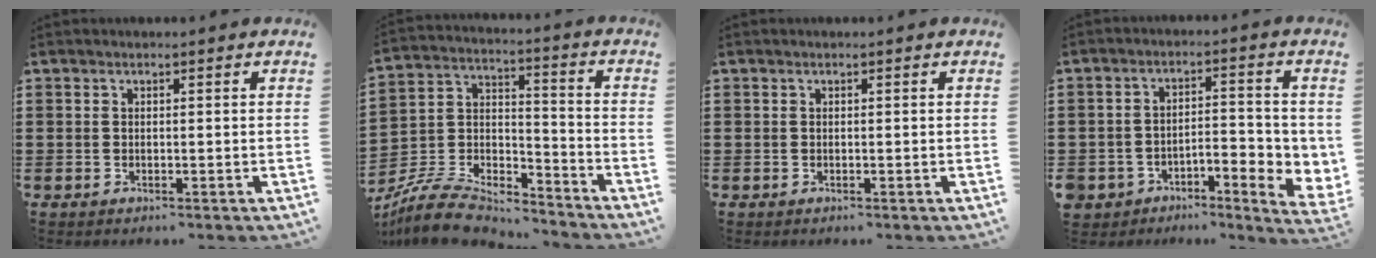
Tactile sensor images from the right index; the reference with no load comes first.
{"total": 9.1, "force": [-8.5, 2.3, 2.4], "torque": [-0.059, 0.011, -0.168]}
{"total": 0.0}
{"total": 4.5, "force": [-3.0, 2.3, 2.4], "torque": [-0.050, 0.003, -0.062]}